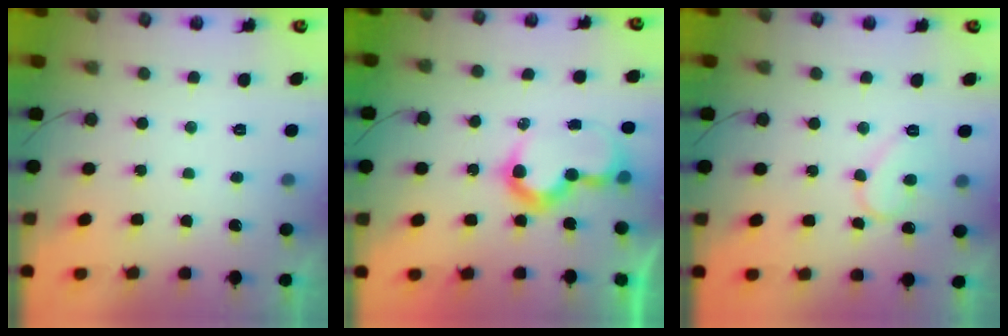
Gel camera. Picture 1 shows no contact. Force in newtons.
{"total": 10.4, "press": 10.4, "slide": 0.5}
{"total": 9.7, "press": 9.7, "slide": 0.9}